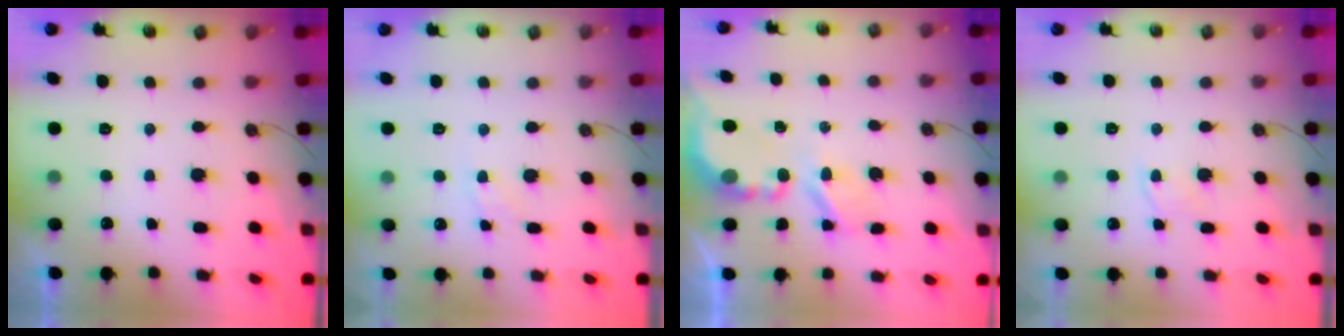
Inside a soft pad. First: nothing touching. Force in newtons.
{"total": 4.6, "press": 4.5, "slide": 0.6}
{"total": 4.9, "press": 4.8, "slide": 0.4}
{"total": 2.8, "press": 2.8, "slide": 0.4}